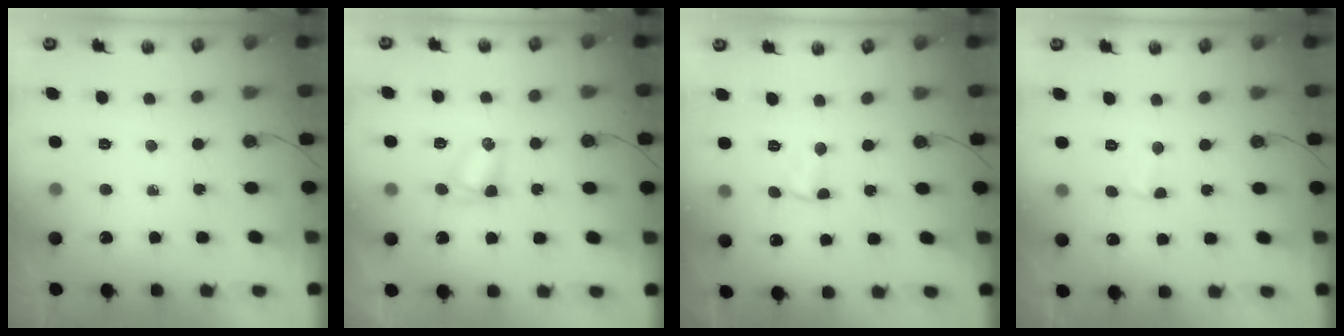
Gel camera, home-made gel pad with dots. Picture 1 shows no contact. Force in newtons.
{"total": 4.1, "press": 4.1, "slide": 0.5}
{"total": 3.7, "press": 1.4, "slide": 3.4}
{"total": 2.3, "press": 1.9, "slide": 1.4}